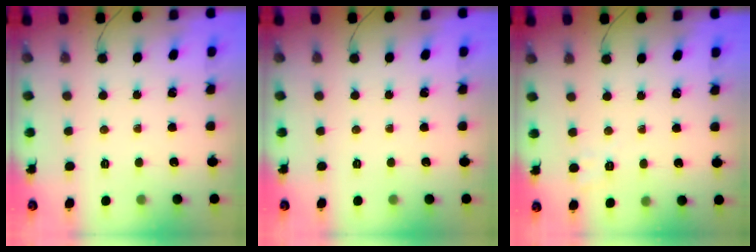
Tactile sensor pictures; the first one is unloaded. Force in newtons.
{"total": 0.0}
{"total": 2.9, "press": 2.3, "slide": 1.9}